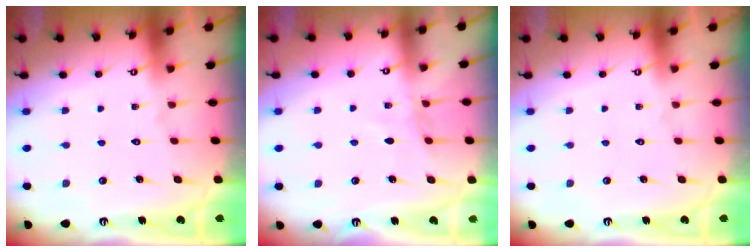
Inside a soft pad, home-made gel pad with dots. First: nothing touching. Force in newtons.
{"total": 5.1, "press": 5.1, "slide": 0.5}
{"total": 0.0}